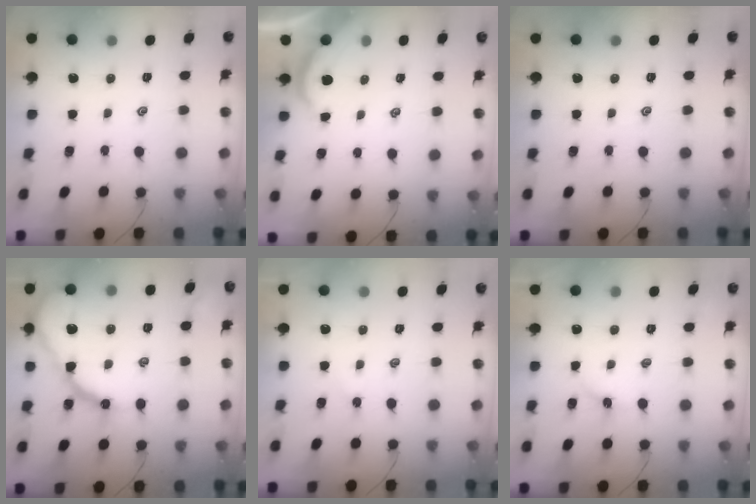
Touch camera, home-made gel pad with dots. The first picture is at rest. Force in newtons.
{"total": 2.0, "press": 2.0, "slide": 0.2}
{"total": 0.0}
{"total": 16.2, "press": 16.2, "slide": 1.1}
{"total": 3.0, "press": 2.9, "slide": 0.3}
{"total": 3.0, "press": 3.0, "slide": 0.4}